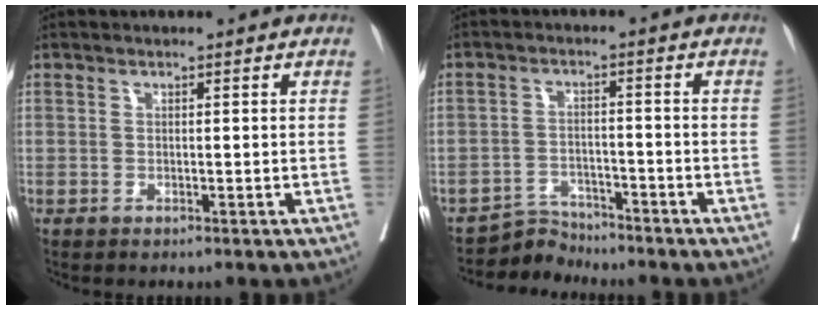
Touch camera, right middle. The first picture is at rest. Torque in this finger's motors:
{"motor_torque": [0.02, 0.08, -0.03, -0.01]}